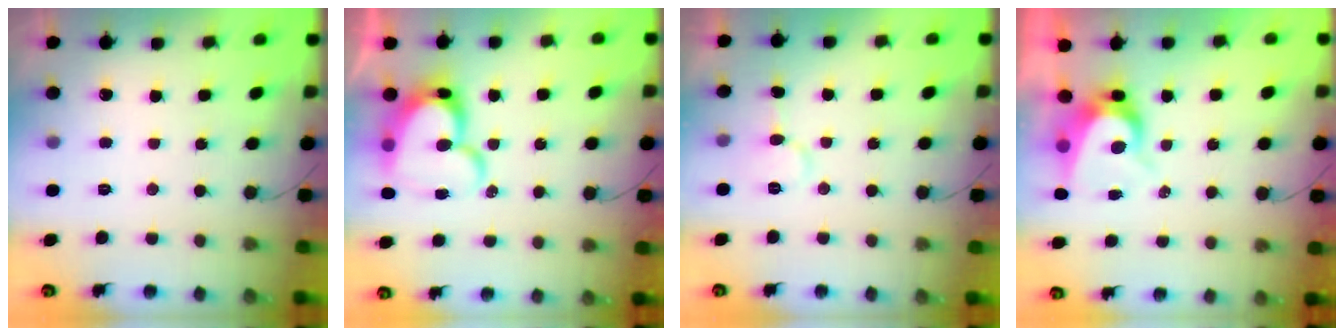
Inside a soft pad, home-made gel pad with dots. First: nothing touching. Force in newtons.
{"total": 18.2, "press": 18.1, "slide": 1.7}
{"total": 6.2, "press": 6.2, "slide": 0.6}
{"total": 7.2, "press": 7.1, "slide": 0.6}